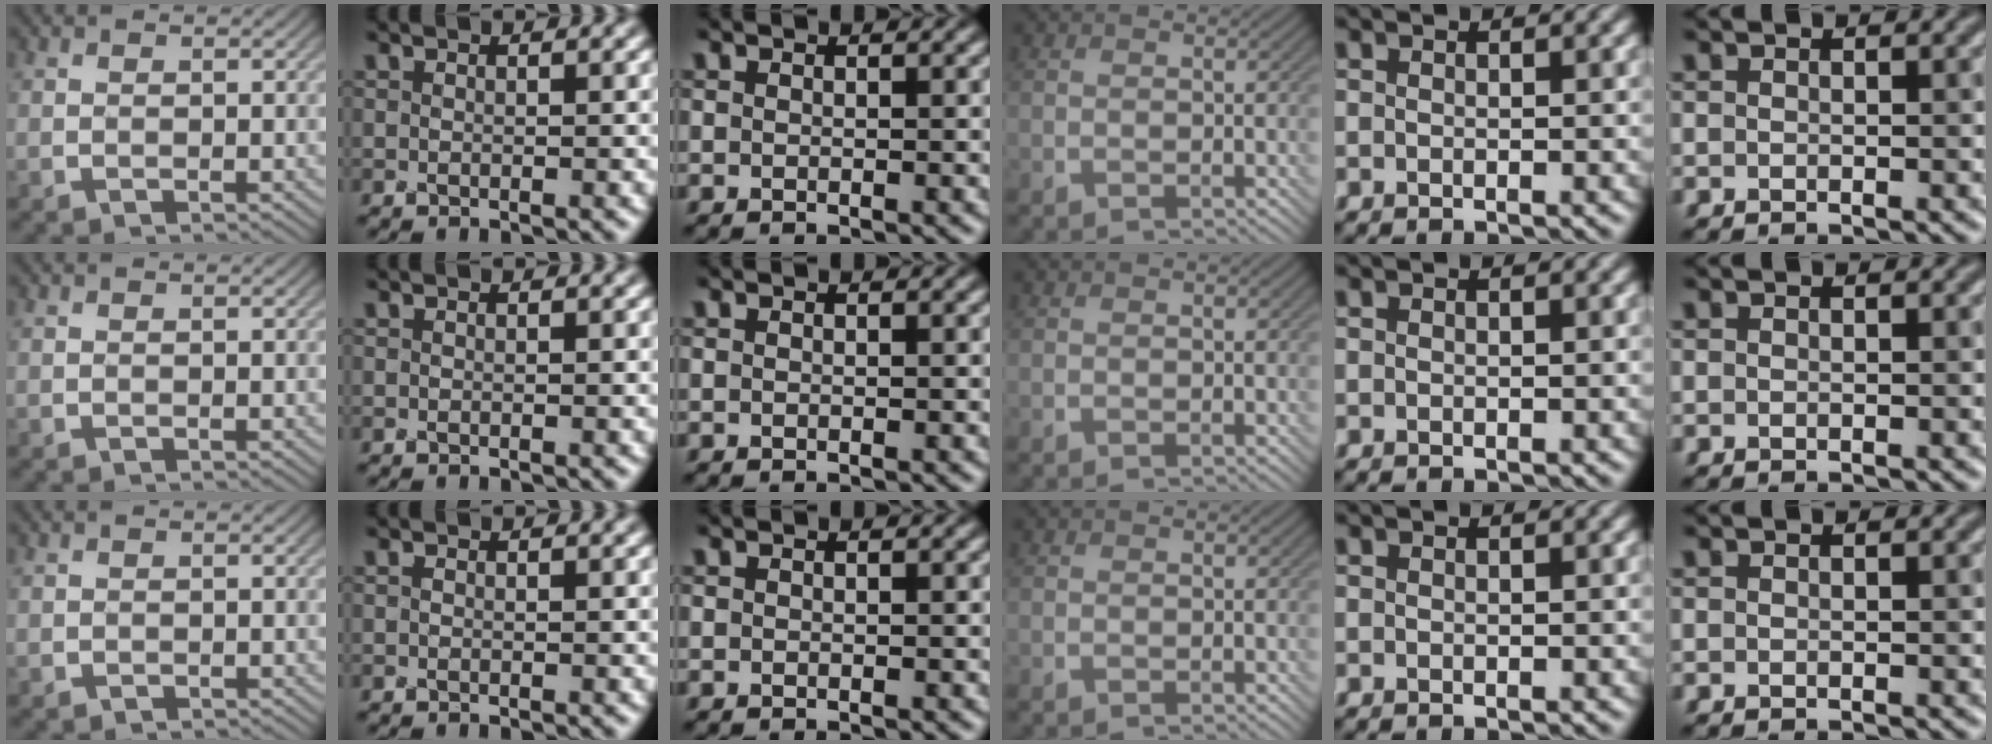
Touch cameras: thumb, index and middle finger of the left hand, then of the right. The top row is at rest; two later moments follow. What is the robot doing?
{"motion": "screw", "object": "bottle cap"}